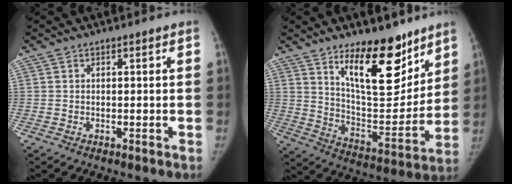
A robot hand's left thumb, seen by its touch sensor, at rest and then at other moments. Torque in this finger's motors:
{"motor_torque": [0.14, 0.11, 1.35, -1.42, 0.34]}